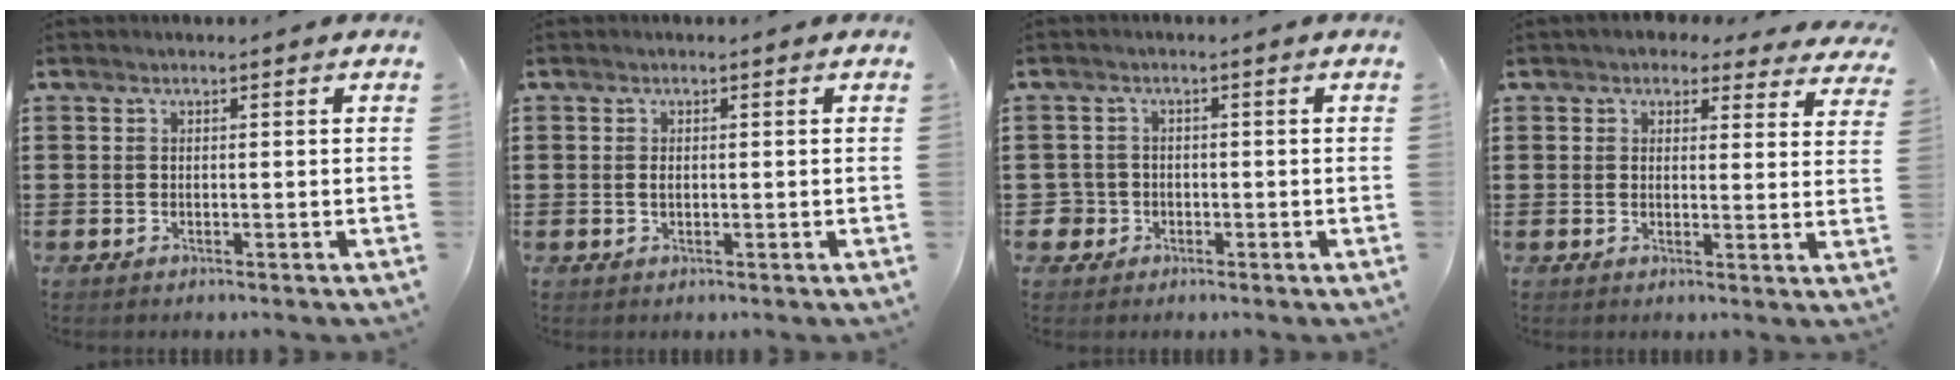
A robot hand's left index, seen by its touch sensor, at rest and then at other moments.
{"total": 0.8, "force": [0.0, 0.4, 0.7], "torque": [-0.016, 0.001, -0.001]}
{"total": 2.4, "force": [-1.1, 2.2, 0.3], "torque": [-0.024, -0.001, -0.029]}
{"total": 3.1, "force": [2.8, 1.1, 0.8], "torque": [-0.019, -0.006, 0.048]}